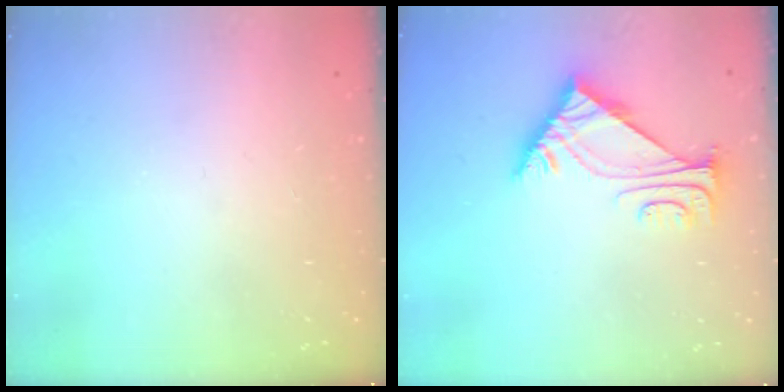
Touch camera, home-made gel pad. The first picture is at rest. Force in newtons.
{"total": 6.3, "press": 6.3, "slide": 0.9}